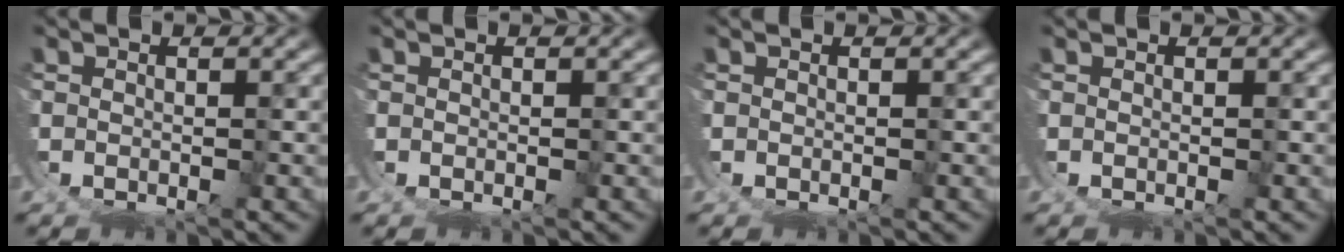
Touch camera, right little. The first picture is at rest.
{"total": 0.0}
{"total": 0.0}
{"total": 0.0}